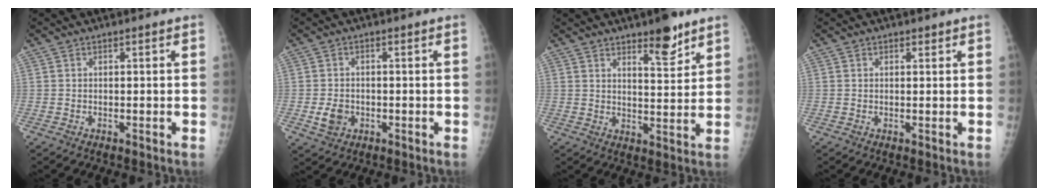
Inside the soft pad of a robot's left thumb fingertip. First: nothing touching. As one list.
[{"total": 3.9, "force": [-0.9, 3.2, 2.1], "torque": [-0.029, 0.001, -0.011]}, {"total": 7.7, "force": [5.3, 2.4, 5.0], "torque": [-0.056, -0.037, 0.078]}, {"total": 0.8, "force": [0.6, 0.4, 0.2], "torque": [0.003, -0.004, 0.006]}]